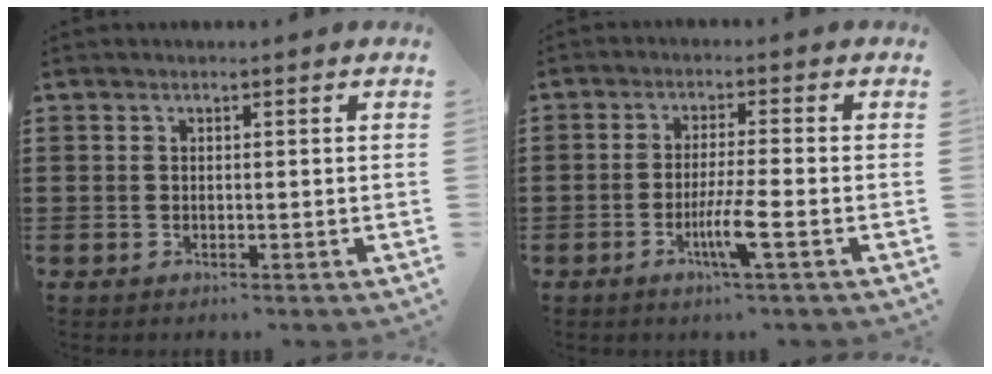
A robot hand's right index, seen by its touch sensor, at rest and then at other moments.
{"total": 5.4, "force": [-2.1, -0.3, 4.9], "torque": [-0.095, -0.019, -0.040]}